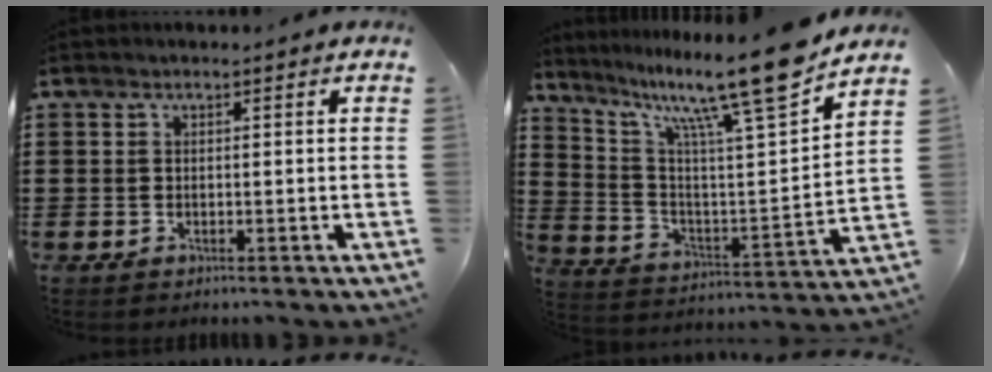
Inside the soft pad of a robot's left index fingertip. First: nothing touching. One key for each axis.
{"total": 15.2, "fx": 12.0, "fy": 1.0, "fz": 9.2, "tx": -0.185, "ty": -0.078, "tz": 0.192}